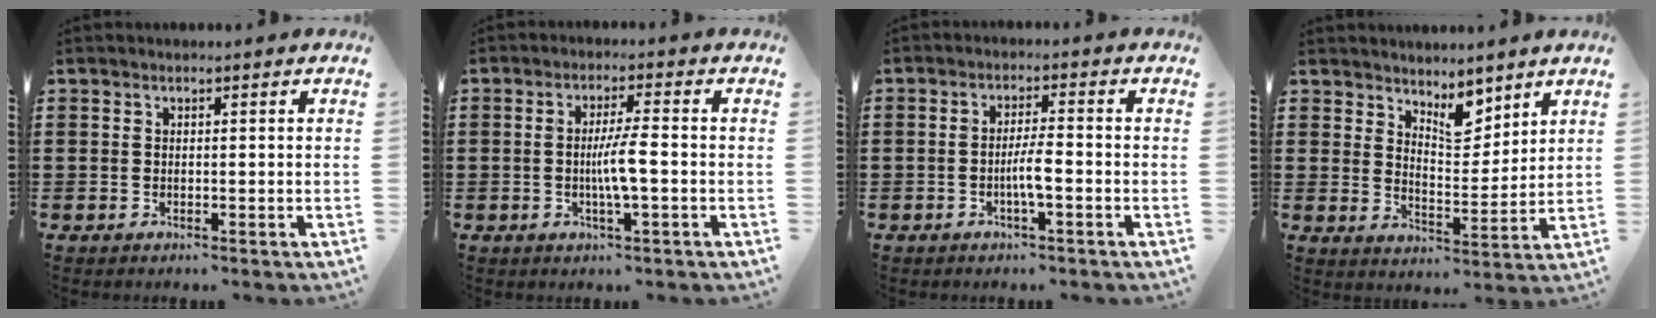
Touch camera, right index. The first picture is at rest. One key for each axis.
{"total": 4.8, "fx": -0.8, "fy": 0.2, "fz": 4.7, "tx": -0.083, "ty": -0.005, "tz": -0.017}
{"total": 3.7, "fx": -1.2, "fy": 0.3, "fz": 3.5, "tx": -0.069, "ty": -0.004, "tz": -0.025}
{"total": 5.9, "fx": 4.8, "fy": 2.6, "fz": 2.3, "tx": -0.035, "ty": -0.017, "tz": 0.084}